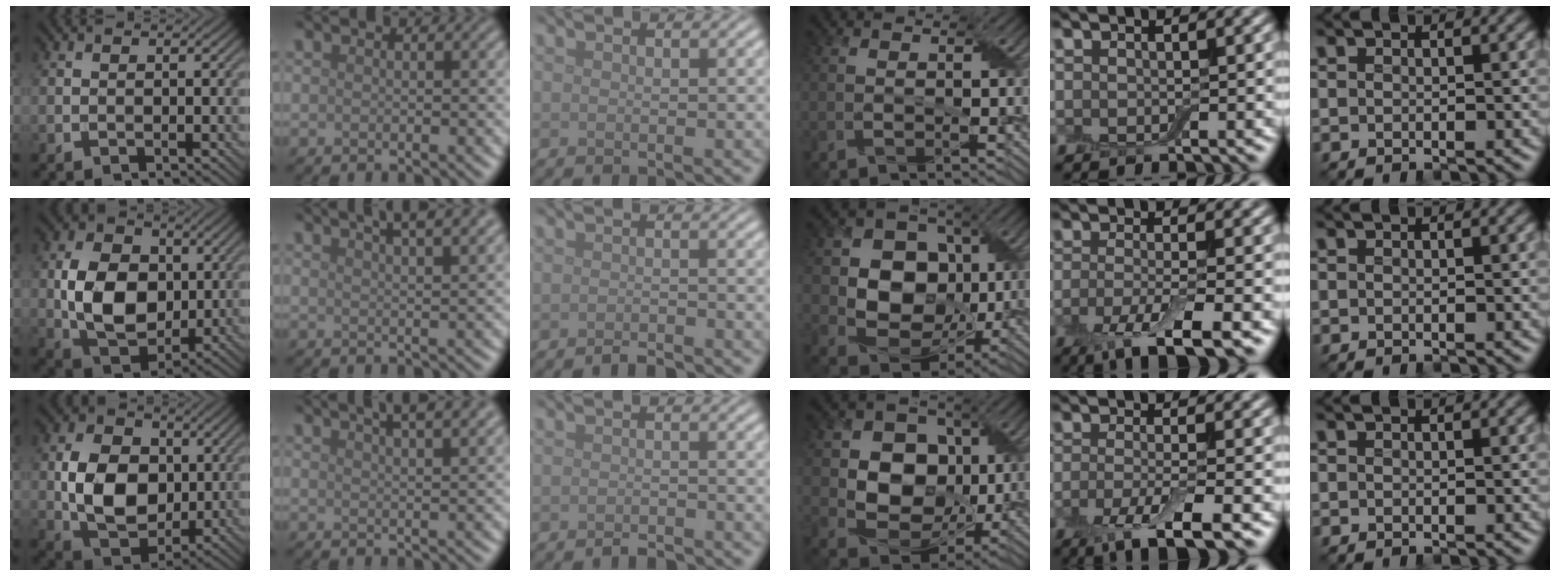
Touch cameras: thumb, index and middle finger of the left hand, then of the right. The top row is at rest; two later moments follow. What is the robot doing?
{"motion": "peel", "object": "small bumper sticker"}